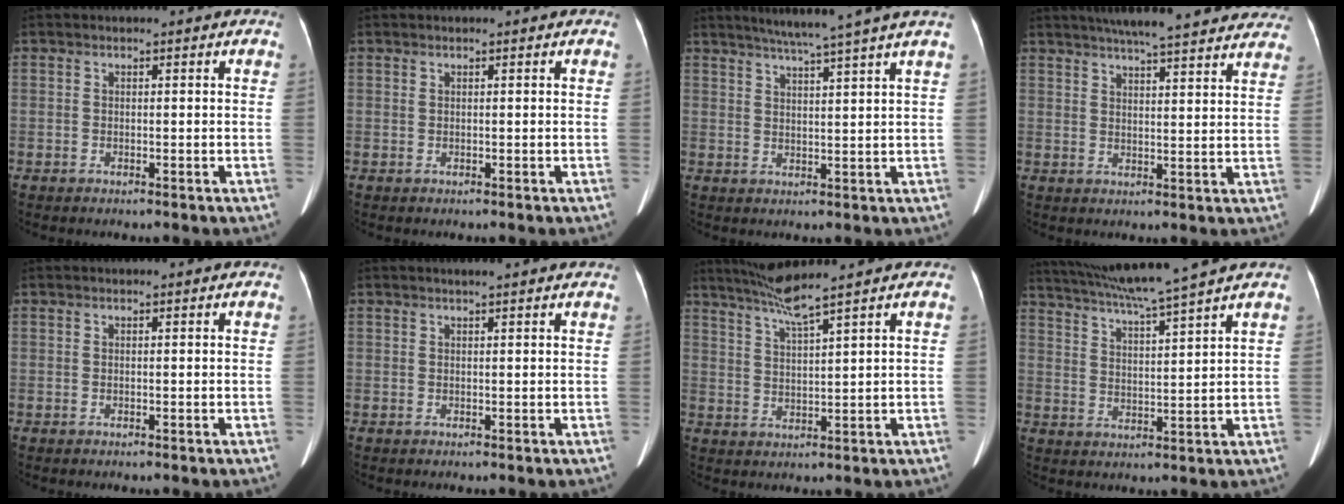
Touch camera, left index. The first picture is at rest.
{"total": 0.0}
{"total": 9.3, "force": [7.5, -1.9, 5.2], "torque": [-0.073, 0.010, 0.096]}
{"total": 22.5, "force": [19.7, 3.0, 10.3], "torque": [-0.141, 0.008, 0.238]}
{"total": 0.0}
{"total": 3.3, "force": [2.8, -0.1, 1.6], "torque": [-0.017, 0.019, 0.030]}
{"total": 5.5, "force": [4.6, -1.8, 2.5], "torque": [-0.054, -0.007, 0.093]}
{"total": 12.9, "force": [11.1, -2.2, 6.1], "torque": [-0.110, 0.003, 0.178]}